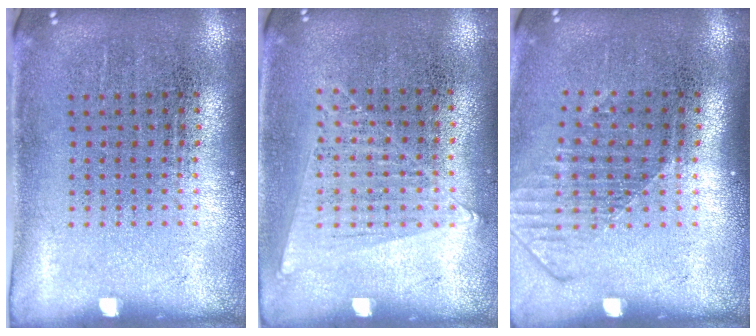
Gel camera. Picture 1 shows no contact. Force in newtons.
{"total": 1.0, "press": 0.9, "slide": 0.4}
{"total": 1.6, "press": 1.2, "slide": 1.0}